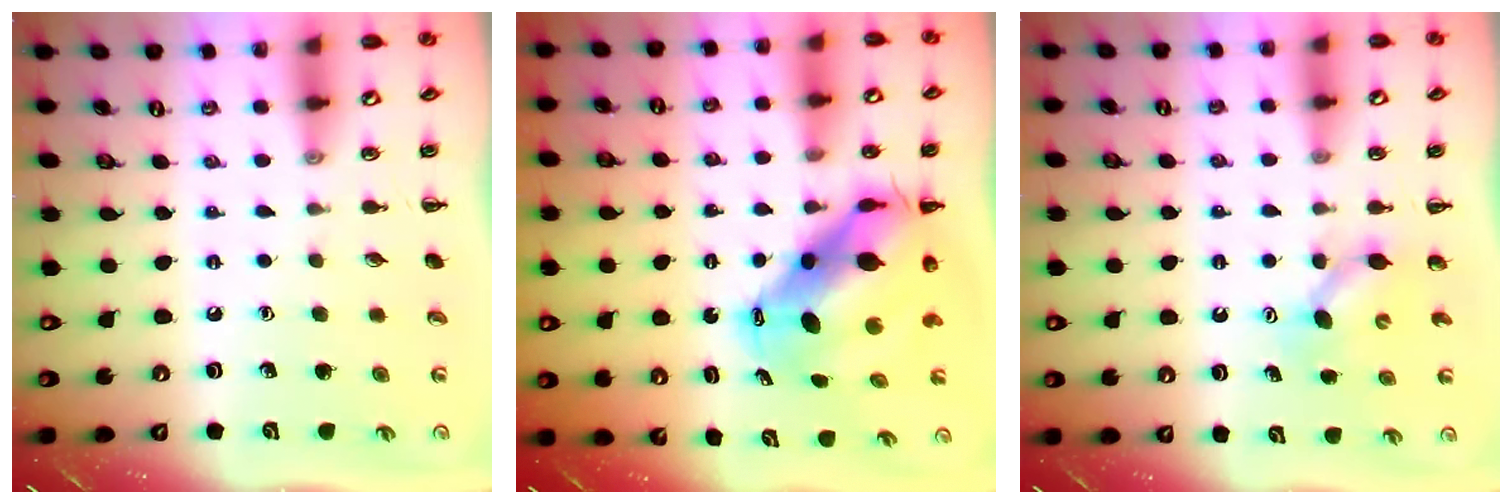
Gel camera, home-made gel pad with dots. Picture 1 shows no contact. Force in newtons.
{"total": 11.3, "press": 11.0, "slide": 2.6}
{"total": 4.7, "press": 4.6, "slide": 0.9}